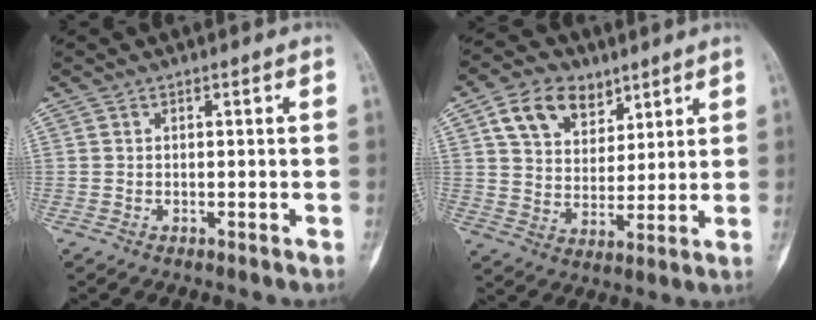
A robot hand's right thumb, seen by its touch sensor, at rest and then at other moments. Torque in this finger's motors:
{"motor_torque": [0.00, 0.74, 0.49, 0.78, -0.02]}